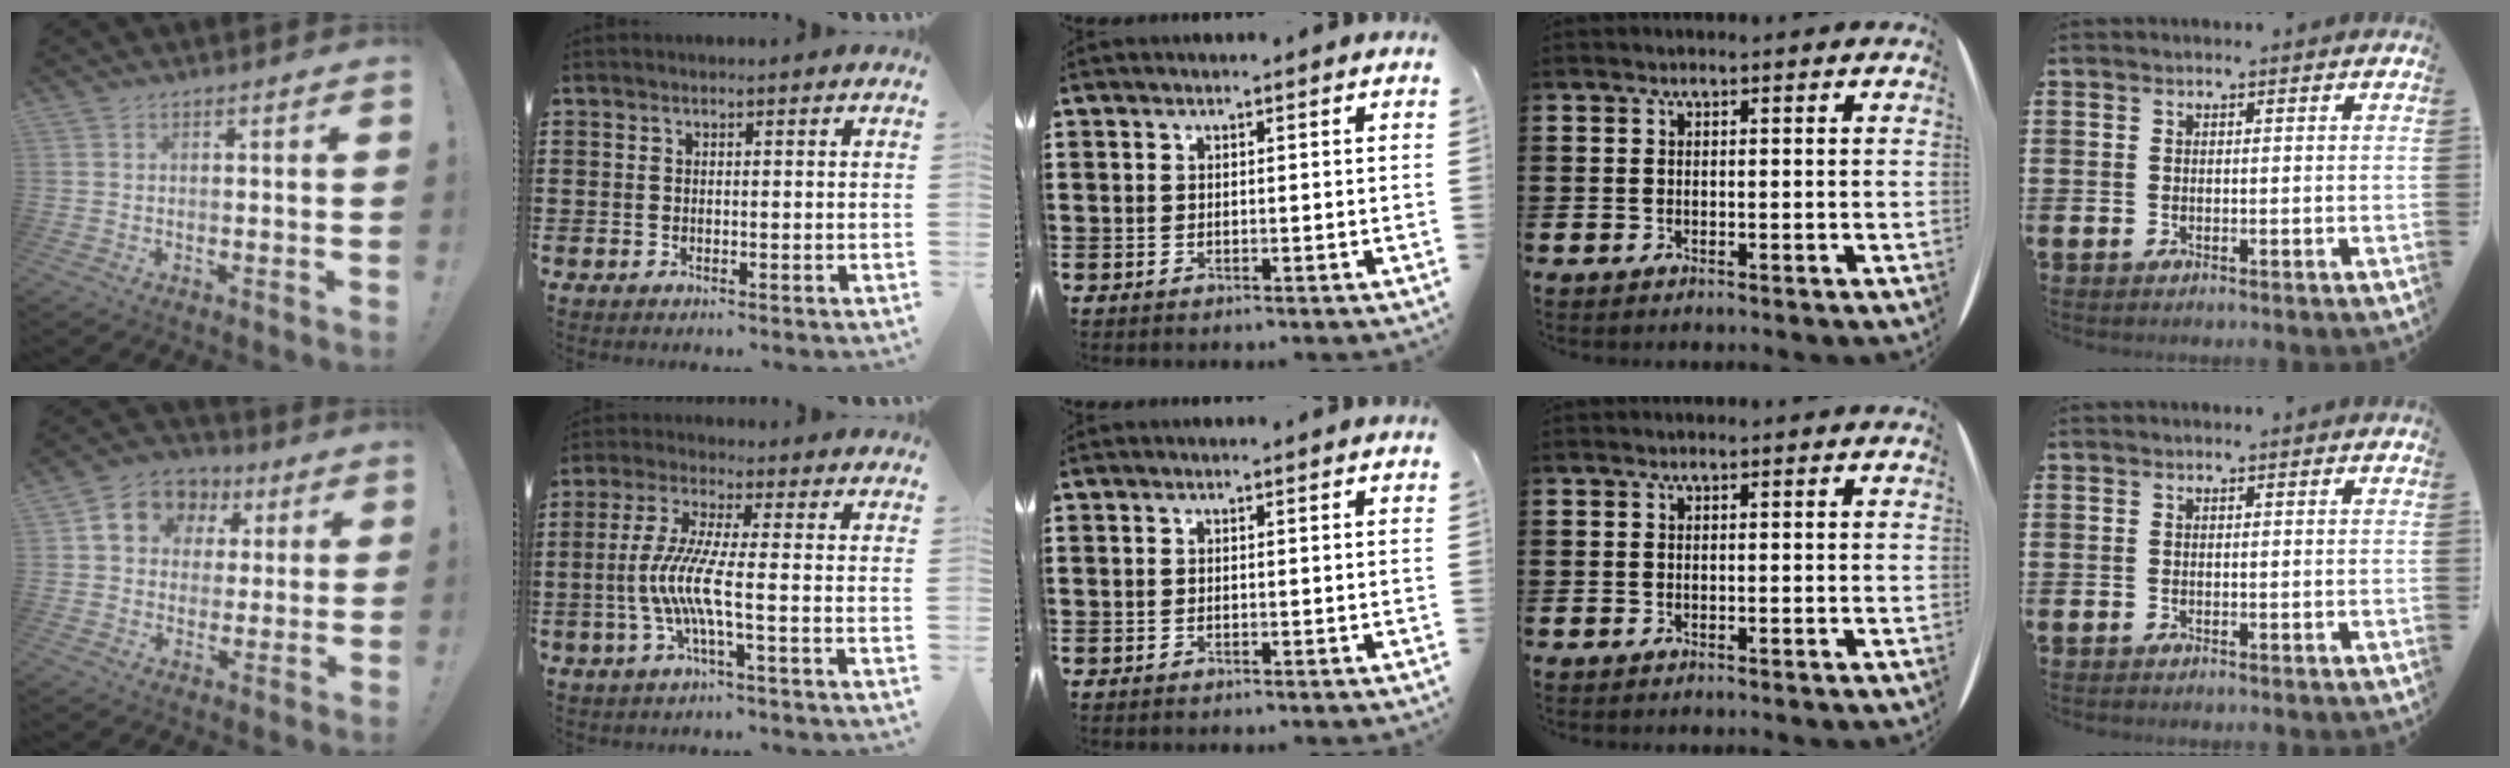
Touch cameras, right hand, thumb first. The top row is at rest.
{"thumb": {"total": 10.8, "force": [3.7, 9.1, 4.4], "torque": [-0.060, -0.007, 0.073]}, "index": {"total": 7.6, "force": [-2.0, 0.4, 7.4], "torque": [-0.171, -0.020, -0.049]}}